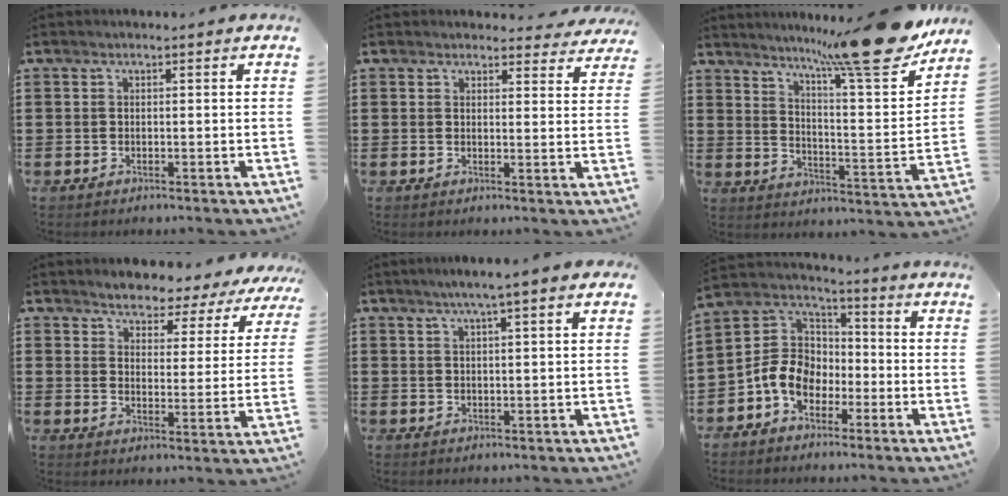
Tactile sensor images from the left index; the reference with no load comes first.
{"total": 2.9, "force": [2.8, 0.6, 0.5], "torque": [-0.009, -0.013, 0.051]}
{"total": 15.2, "force": [12.8, 0.1, 8.1], "torque": [-0.132, -0.089, 0.203]}
{"total": 3.7, "force": [3.6, 0.6, -0.4], "torque": [-0.019, -0.030, 0.057]}
{"total": 2.8, "force": [1.7, -0.3, 2.2], "torque": [-0.047, 0.001, 0.027]}
{"total": 8.4, "force": [-4.0, 6.3, 4.0], "torque": [-0.117, 0.013, -0.087]}